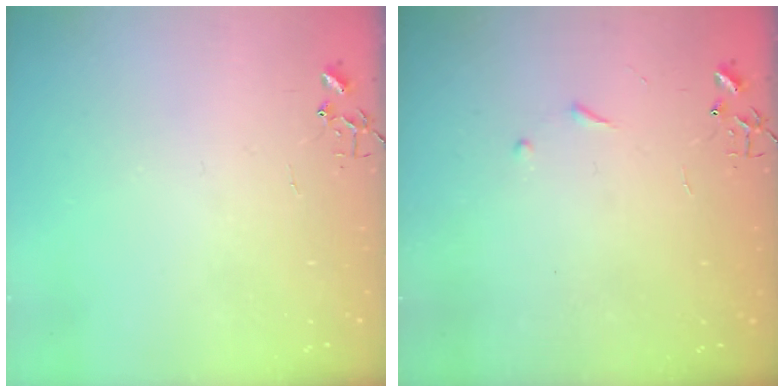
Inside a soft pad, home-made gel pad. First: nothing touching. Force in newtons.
{"total": 4.0, "press": 3.9, "slide": 0.6}